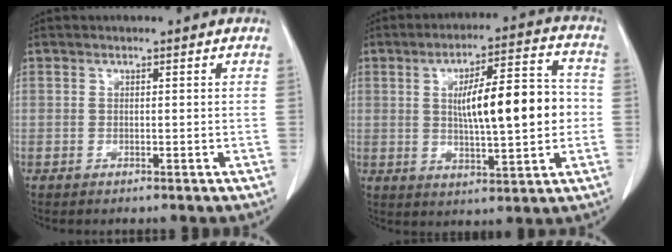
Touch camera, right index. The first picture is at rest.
{"total": 13.6, "force": [0.4, 3.0, 13.2], "torque": [-0.208, 0.023, 0.010]}